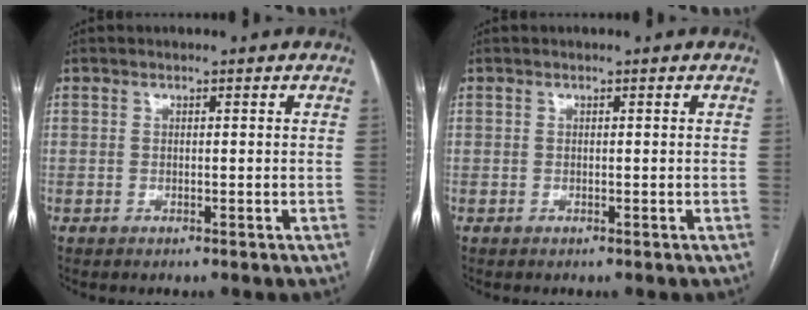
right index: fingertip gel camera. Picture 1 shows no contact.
{"total": 0.0}